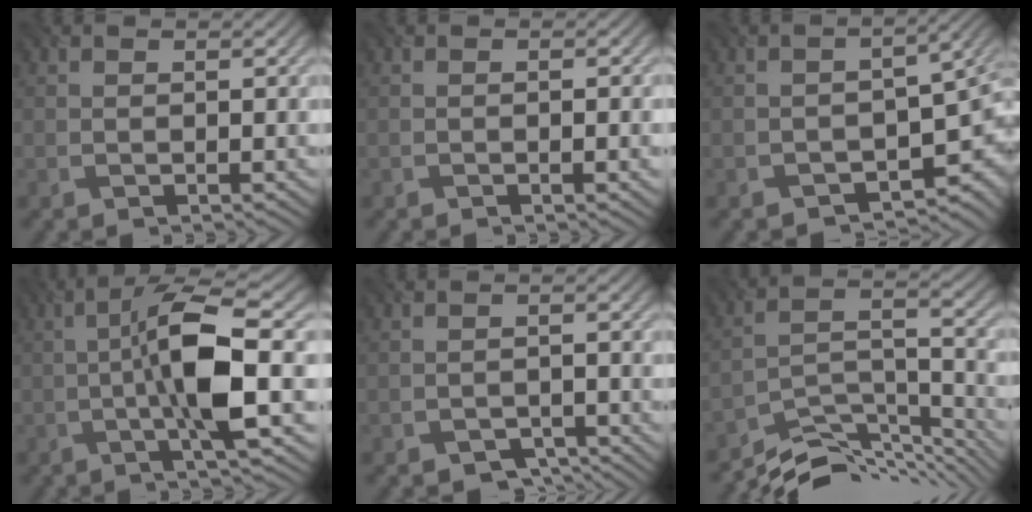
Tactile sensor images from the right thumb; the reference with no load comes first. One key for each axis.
{"total": 1.4, "fx": -0.4, "fy": 0.3, "fz": 1.3, "tx": -0.019, "ty": 0.000, "tz": -0.006}
{"total": 7.2, "fx": -3.0, "fy": 4.0, "fz": 5.2, "tx": -0.052, "ty": -0.025, "tz": -0.039}
{"total": 9.2, "fx": -1.1, "fy": 1.5, "fz": 9.0, "tx": -0.154, "ty": 0.020, "tz": -0.031}
{"total": 2.8, "fx": -2.4, "fy": 1.1, "fz": 0.9, "tx": -0.012, "ty": 0.001, "tz": -0.037}
{"total": 10.2, "fx": -8.4, "fy": 2.9, "fz": 5.0, "tx": -0.087, "ty": -0.009, "tz": -0.152}